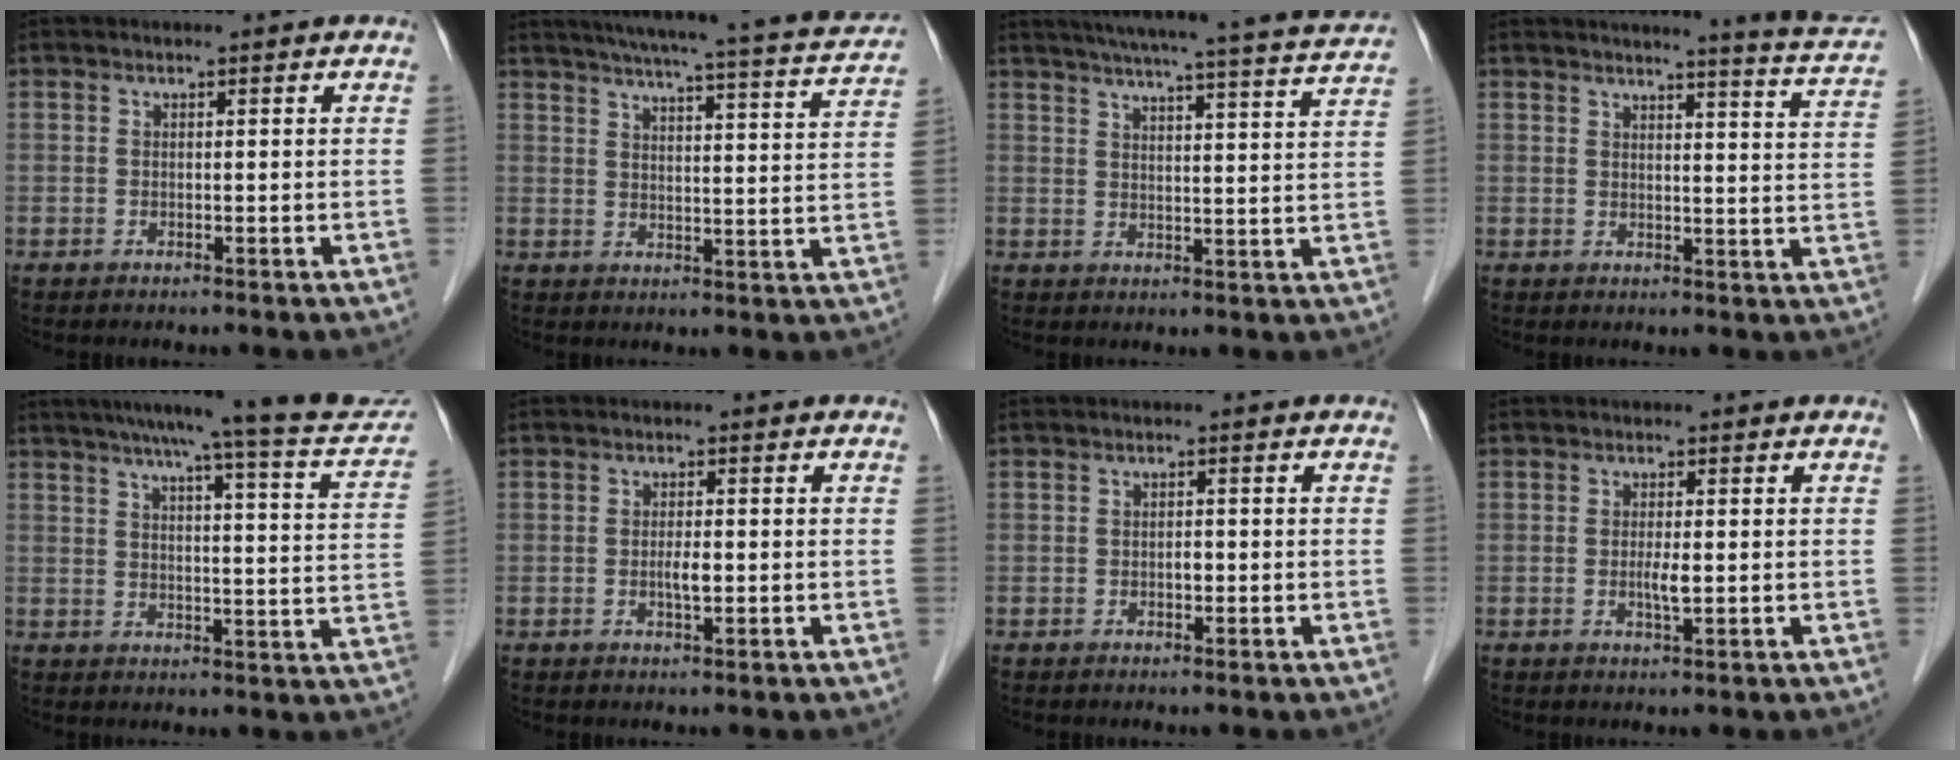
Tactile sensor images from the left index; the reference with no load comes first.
{"total": 21.8, "force": [19.4, 1.7, 9.8], "torque": [-0.142, -0.017, 0.233]}
{"total": 22.6, "force": [20.5, 0.4, 9.3], "torque": [-0.142, -0.021, 0.251]}
{"total": 10.6, "force": [9.9, -0.7, 3.8], "torque": [-0.044, -0.052, 0.093]}
{"total": 19.2, "force": [17.2, 0.6, 8.6], "torque": [-0.113, -0.032, 0.201]}
{"total": 1.9, "force": [-0.5, 0.5, 1.7], "torque": [-0.033, -0.002, -0.009]}
{"total": 1.0, "force": [-0.5, 0.6, 0.6], "torque": [-0.011, -0.001, -0.009]}
{"total": 1.9, "force": [-0.3, 0.4, 1.9], "torque": [-0.039, -0.005, -0.005]}